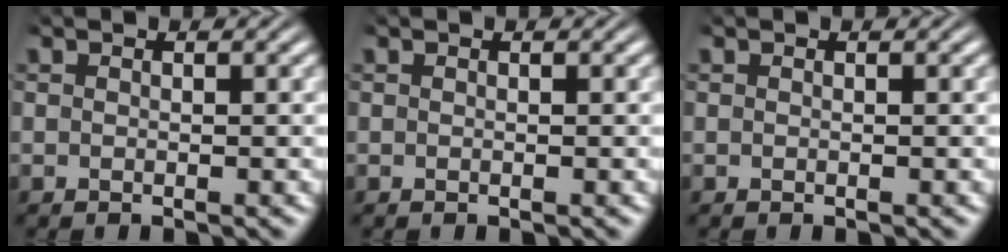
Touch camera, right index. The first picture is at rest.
{"total": 0.0}
{"total": 0.0}